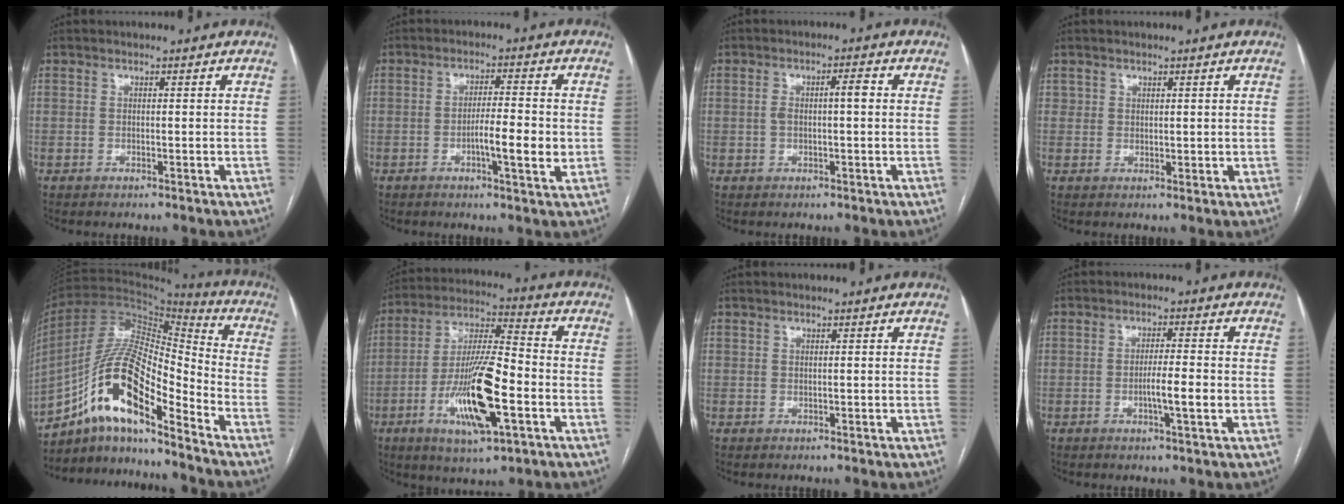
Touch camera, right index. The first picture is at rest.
{"total": 6.2, "force": [-1.4, 0.8, 6.0], "torque": [-0.097, -0.002, -0.024]}
{"total": 3.6, "force": [0.1, 1.0, 3.5], "torque": [-0.070, 0.019, 0.005]}
{"total": 1.7, "force": [0.8, 1.5, 0.4], "torque": [0.002, -0.003, 0.012]}
{"total": 15.8, "force": [-9.4, 3.7, 12.2], "torque": [-0.233, 0.027, -0.164]}
{"total": 15.9, "force": [-5.3, 3.0, 14.6], "torque": [-0.281, -0.007, -0.091]}
{"total": 0.0}
{"total": 4.2, "force": [-1.1, 0.1, 4.1], "torque": [-0.069, -0.002, -0.019]}